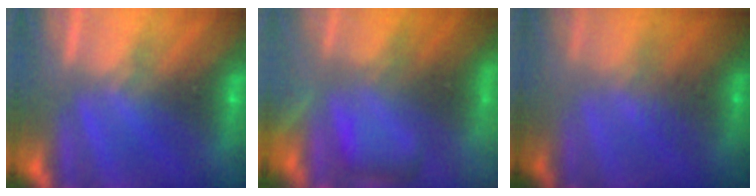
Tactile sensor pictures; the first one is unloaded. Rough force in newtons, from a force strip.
{"total": 7.4}
{"total": 2.5}